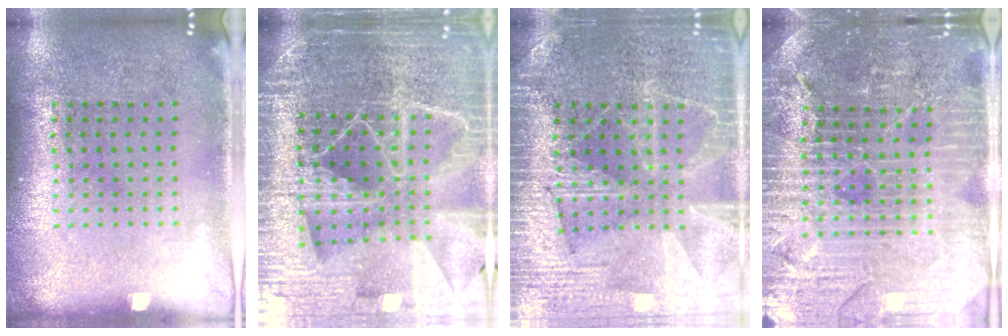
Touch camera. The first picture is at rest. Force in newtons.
{"total": 5.9, "press": 5.2, "slide": 2.8}
{"total": 3.6, "press": 3.6, "slide": 0.5}
{"total": 4.9, "press": 4.6, "slide": 1.7}